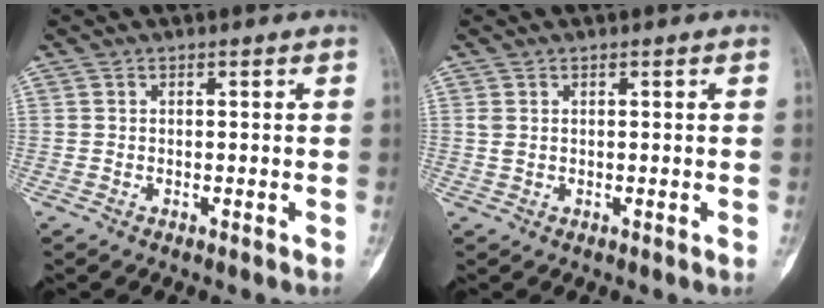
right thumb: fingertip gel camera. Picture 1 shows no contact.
{"total": 1.1, "force": [0.3, 0.7, 0.8], "torque": [-0.022, 0.008, 0.013]}